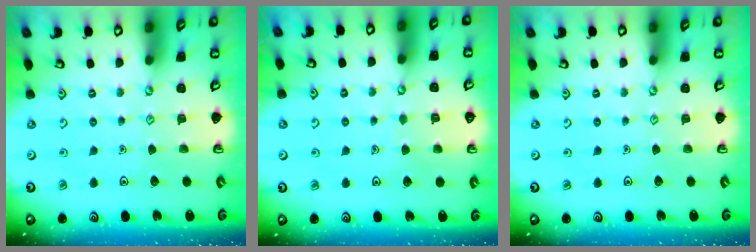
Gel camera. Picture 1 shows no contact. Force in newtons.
{"total": 3.3, "press": 3.3, "slide": 0.3}
{"total": 0.0}